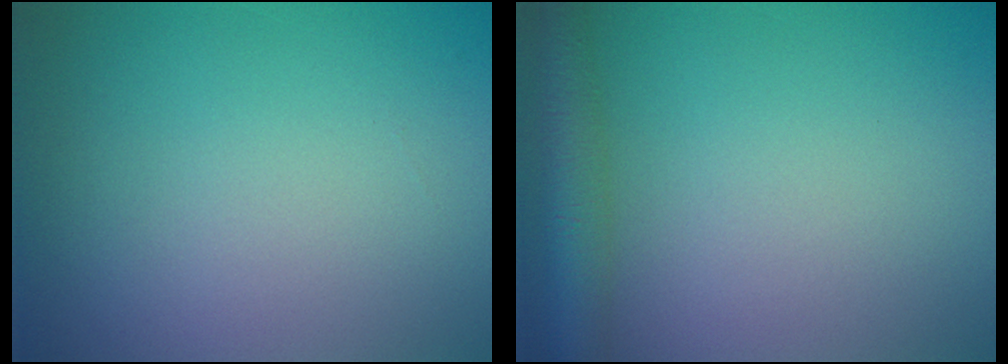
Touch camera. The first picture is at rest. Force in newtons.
{"total": 4.0, "press": 3.9, "slide": 0.2}